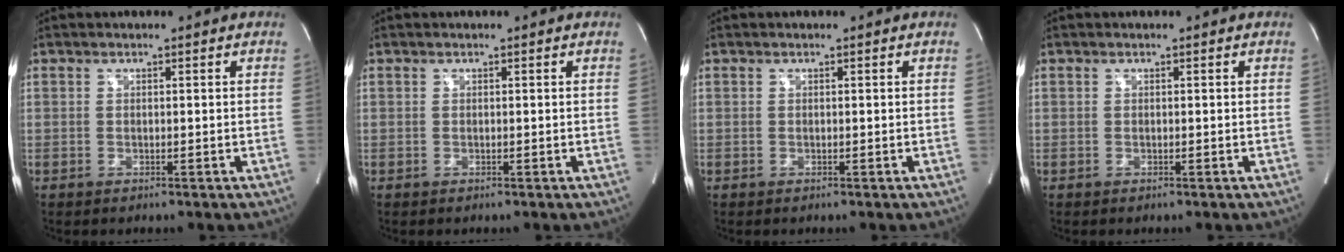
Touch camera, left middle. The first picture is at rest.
{"total": 0.0}
{"total": 0.0}
{"total": 0.0}